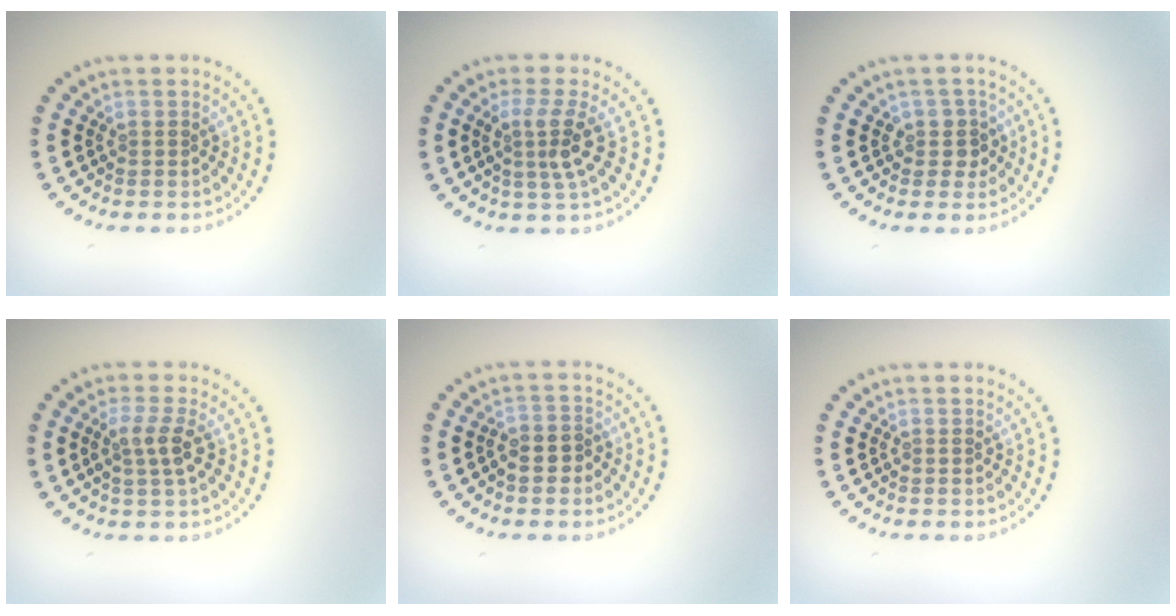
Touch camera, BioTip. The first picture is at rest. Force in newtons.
{"total": 2.9, "press": 2.1, "slide": 2.0}
{"total": 2.0, "press": 1.7, "slide": 1.1}
{"total": 2.4, "press": 2.2, "slide": 1.1}
{"total": 1.7, "press": 1.6, "slide": 0.8}
{"total": 0.0}